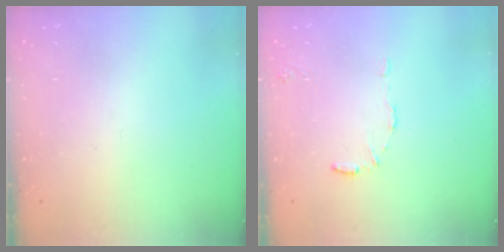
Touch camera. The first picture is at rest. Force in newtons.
{"total": 5.2, "press": 5.1, "slide": 0.3}